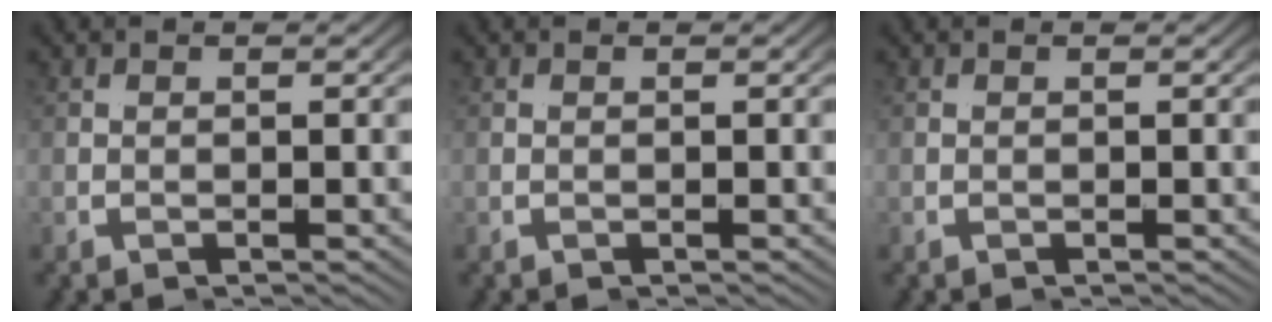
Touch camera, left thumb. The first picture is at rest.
{"total": 0.0}
{"total": 0.0}